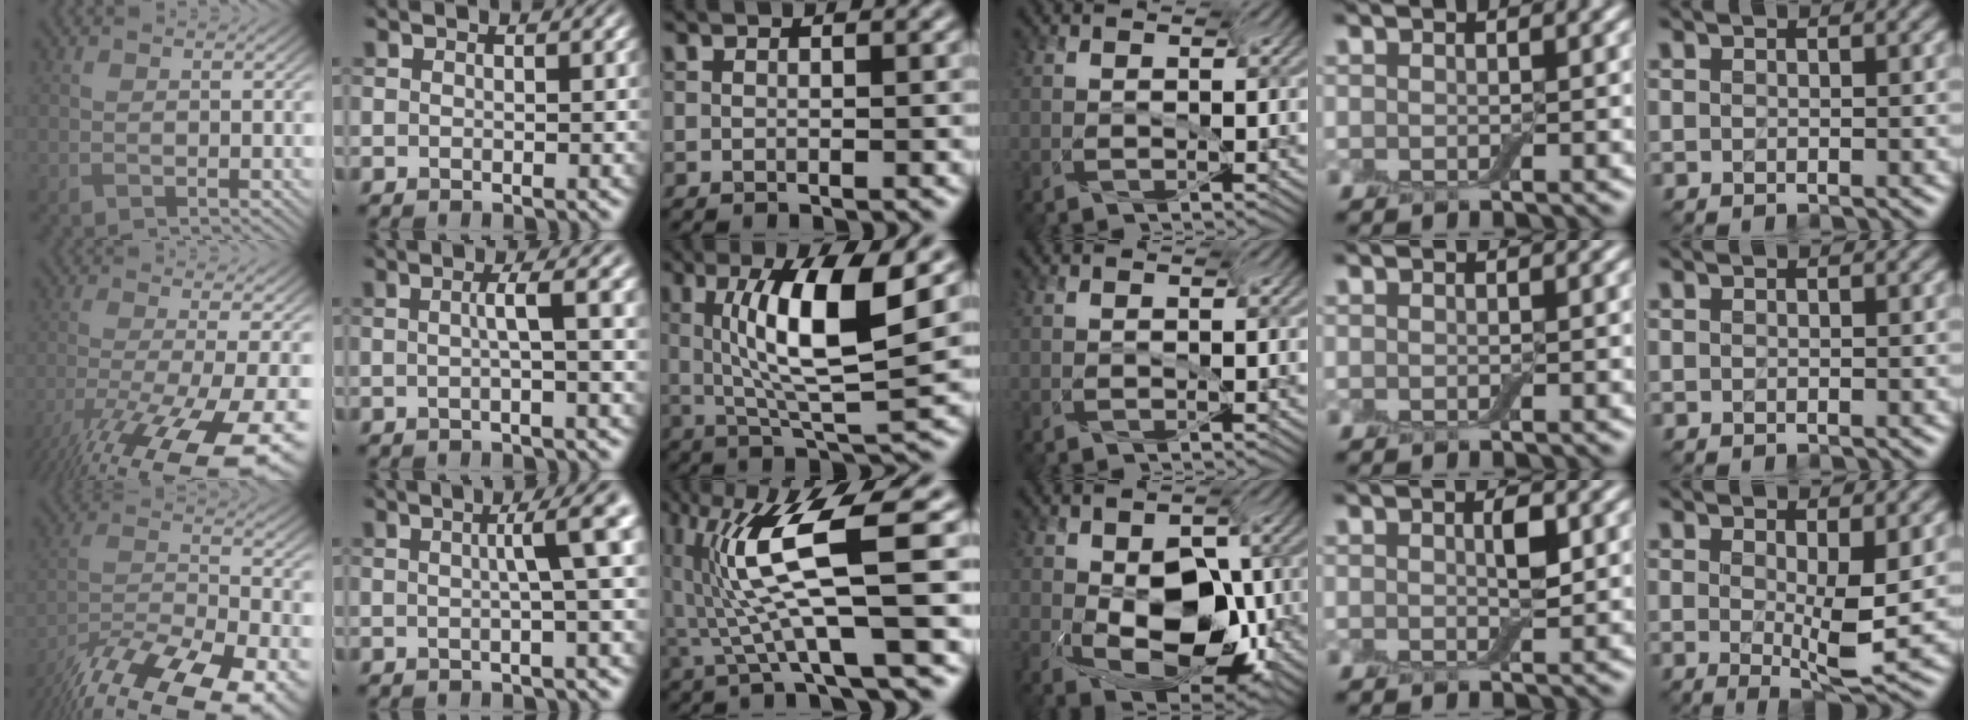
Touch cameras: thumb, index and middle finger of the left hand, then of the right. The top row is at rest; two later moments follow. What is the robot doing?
{"motion": "screw", "object": "jar lid"}